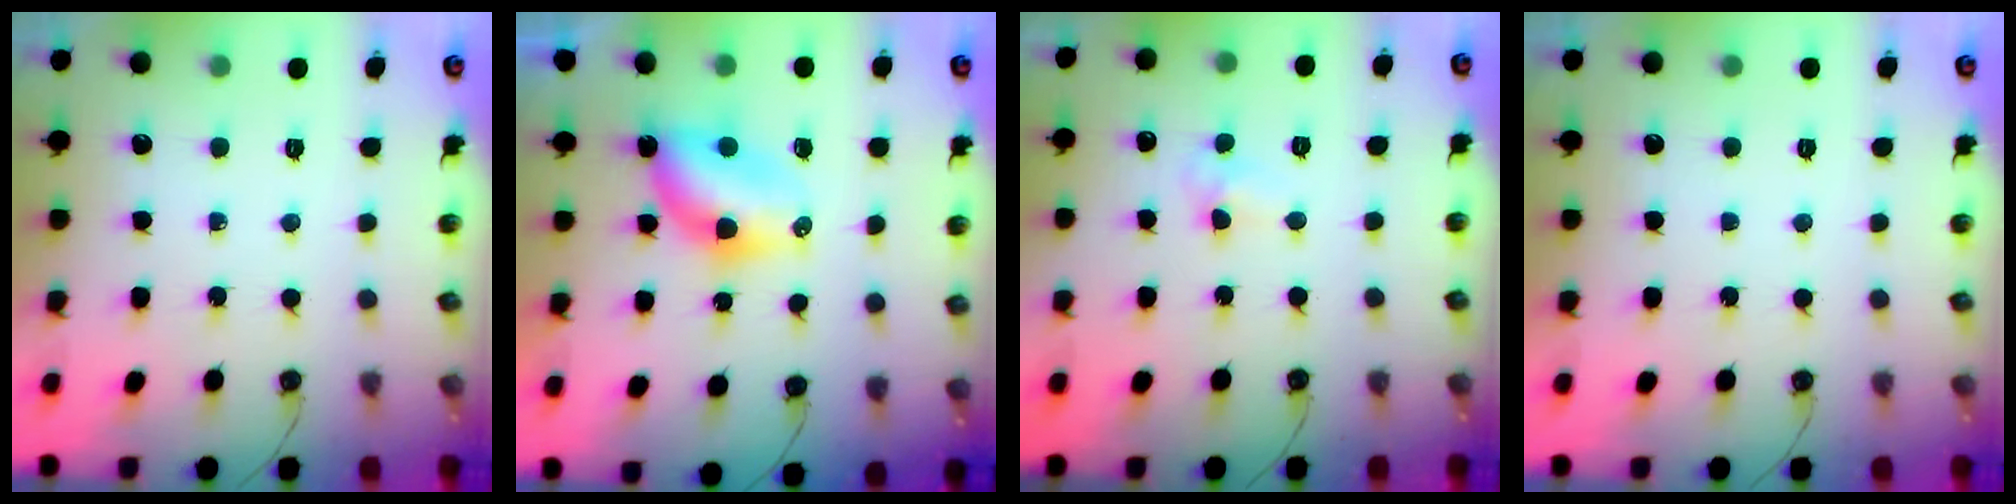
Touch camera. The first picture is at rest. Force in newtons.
{"total": 6.5, "press": 6.5, "slide": 0.2}
{"total": 4.6, "press": 4.6, "slide": 0.7}
{"total": 0.0}